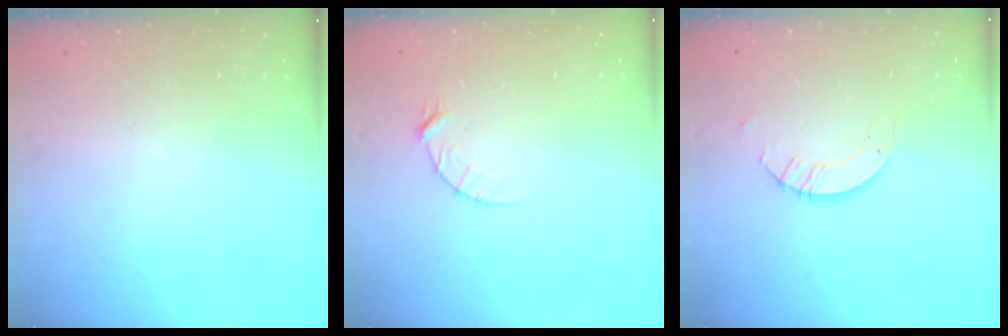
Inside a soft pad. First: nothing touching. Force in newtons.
{"total": 4.4, "press": 4.4, "slide": 0.4}
{"total": 3.7, "press": 3.7, "slide": 0.2}